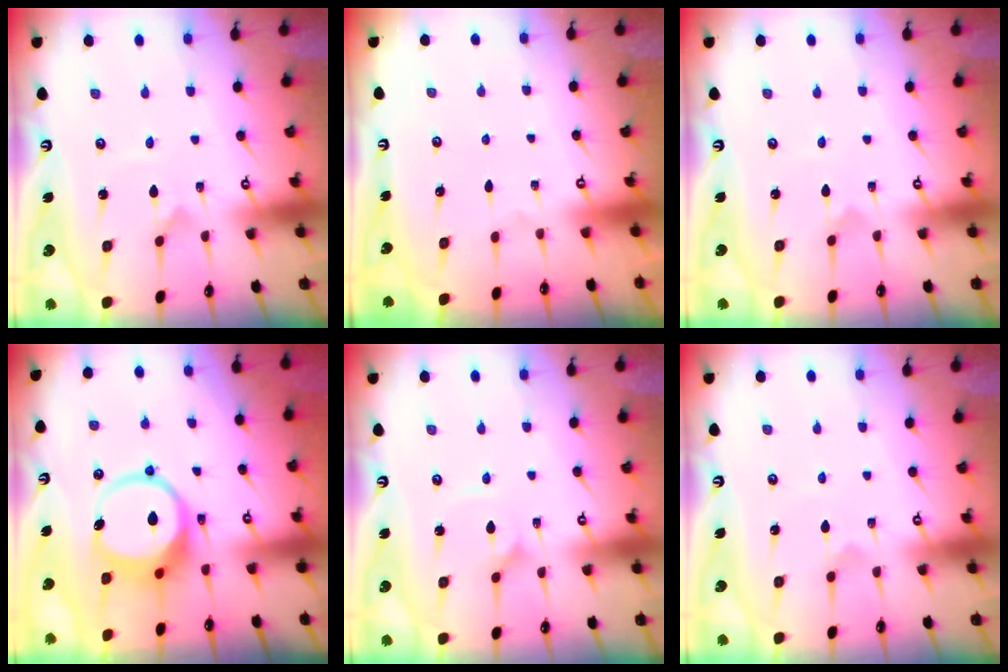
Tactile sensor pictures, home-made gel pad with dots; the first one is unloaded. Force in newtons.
{"total": 0.0}
{"total": 0.0}
{"total": 11.0, "press": 10.9, "slide": 1.3}
{"total": 1.9, "press": 1.9, "slide": 0.2}
{"total": 1.7, "press": 1.6, "slide": 0.5}